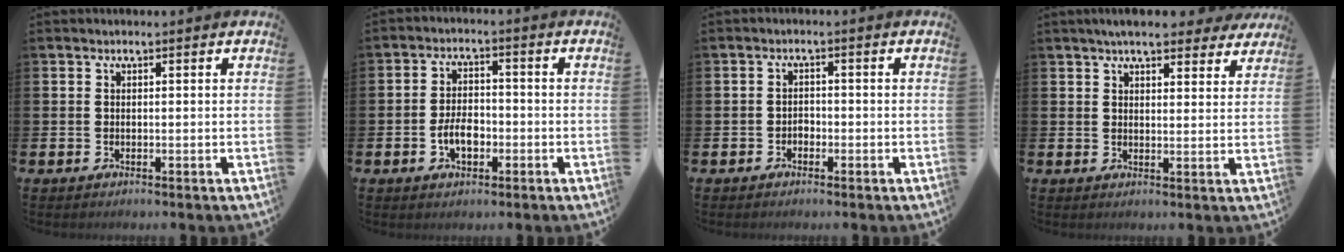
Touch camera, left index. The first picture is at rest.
{"total": 4.3, "force": [-1.4, 2.6, 3.2], "torque": [-0.048, 0.005, -0.027]}
{"total": 1.4, "force": [-0.9, 1.0, 0.2], "torque": [-0.007, 0.002, -0.020]}
{"total": 5.9, "force": [5.2, 1.4, 2.3], "torque": [-0.038, -0.018, 0.089]}